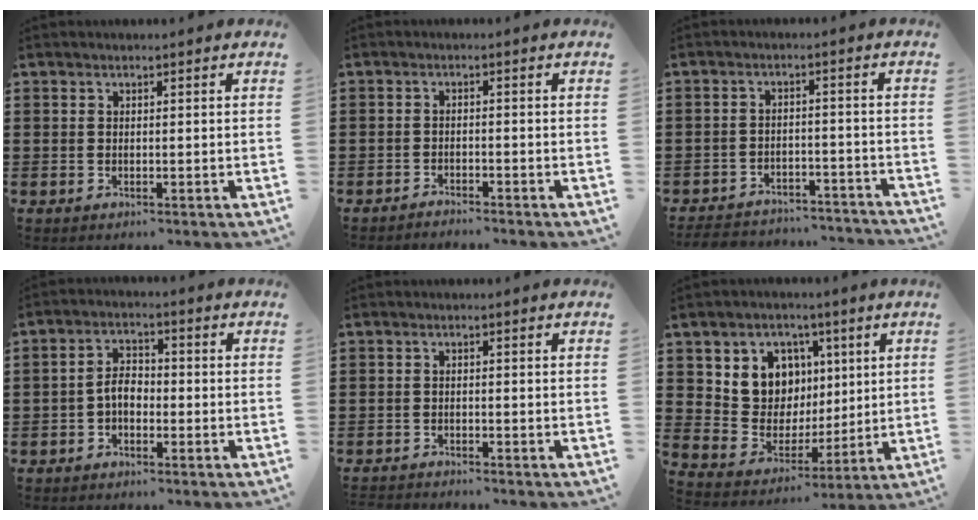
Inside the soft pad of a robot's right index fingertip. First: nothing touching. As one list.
[{"total": 1.6, "force": [-1.6, 0.0, -0.1], "torque": [-0.002, 0.005, -0.035]}, {"total": 4.1, "force": [-4.0, 0.5, 0.6], "torque": [-0.019, 0.001, -0.083]}, {"total": 3.6, "force": [-1.2, 2.1, 2.7], "torque": [-0.065, 0.004, -0.028]}, {"total": 1.3, "force": [-1.3, -0.1, -0.1], "torque": [-0.001, 0.002, -0.028]}, {"total": 8.4, "force": [3.2, 7.5, 1.6], "torque": [-0.075, -0.023, 0.062]}]